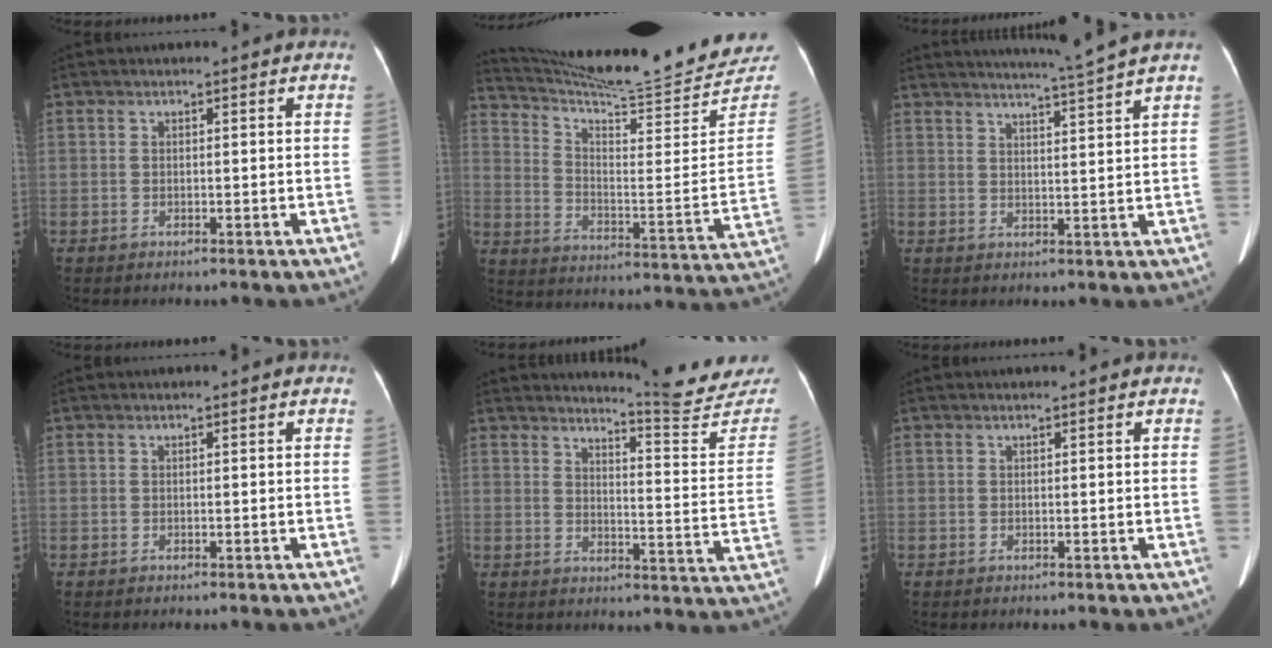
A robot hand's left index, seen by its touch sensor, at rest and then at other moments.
{"total": 24.8, "force": [23.7, -0.4, 7.4], "torque": [-0.126, -0.115, 0.324]}
{"total": 7.4, "force": [6.6, -2.4, 2.5], "torque": [-0.041, -0.018, 0.095]}
{"total": 0.0}
{"total": 15.1, "force": [15.0, -0.8, 1.8], "torque": [-0.018, -0.117, 0.167]}
{"total": 1.0, "force": [1.0, 0.1, 0.3], "torque": [-0.007, 0.010, 0.014]}